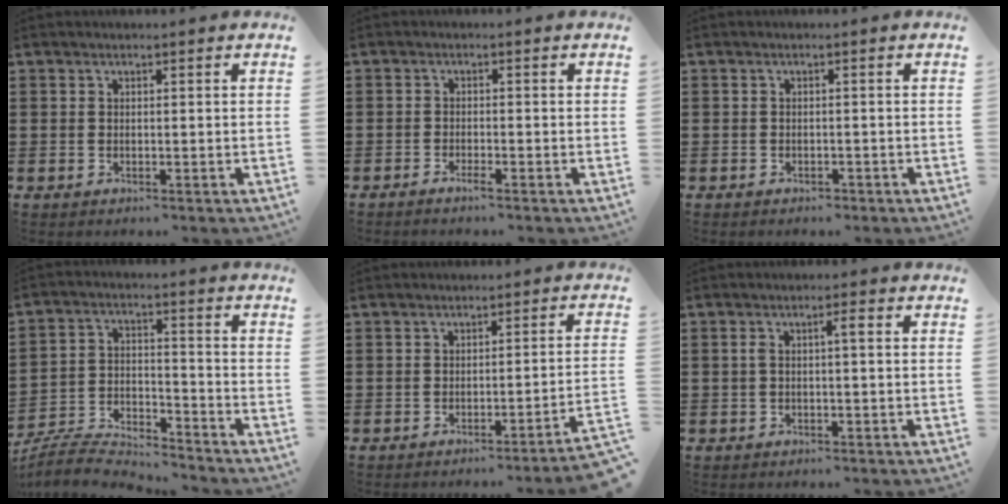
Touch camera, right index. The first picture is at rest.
{"total": 1.3, "force": [-1.2, 0.0, 0.6], "torque": [-0.012, -0.003, -0.022]}
{"total": 1.1, "force": [-1.0, 0.3, 0.0], "torque": [-0.004, 0.003, -0.023]}
{"total": 5.6, "force": [-5.5, 0.5, 1.0], "torque": [-0.039, -0.005, -0.114]}
{"total": 2.6, "force": [-2.1, -0.6, 1.4], "torque": [-0.026, -0.007, -0.044]}
{"total": 2.1, "force": [0.0, 0.3, 2.1], "torque": [-0.032, 0.001, -0.005]}